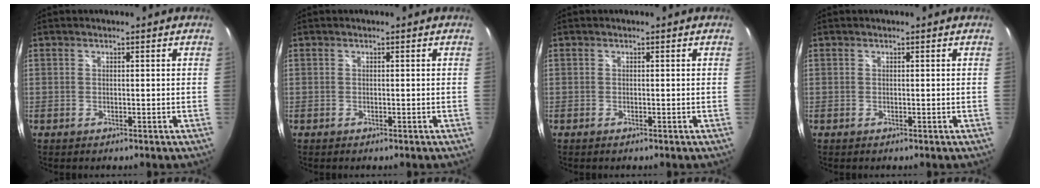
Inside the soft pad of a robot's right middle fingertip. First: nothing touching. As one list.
[{"total": 0.0}, {"total": 0.0}, {"total": 0.0}]